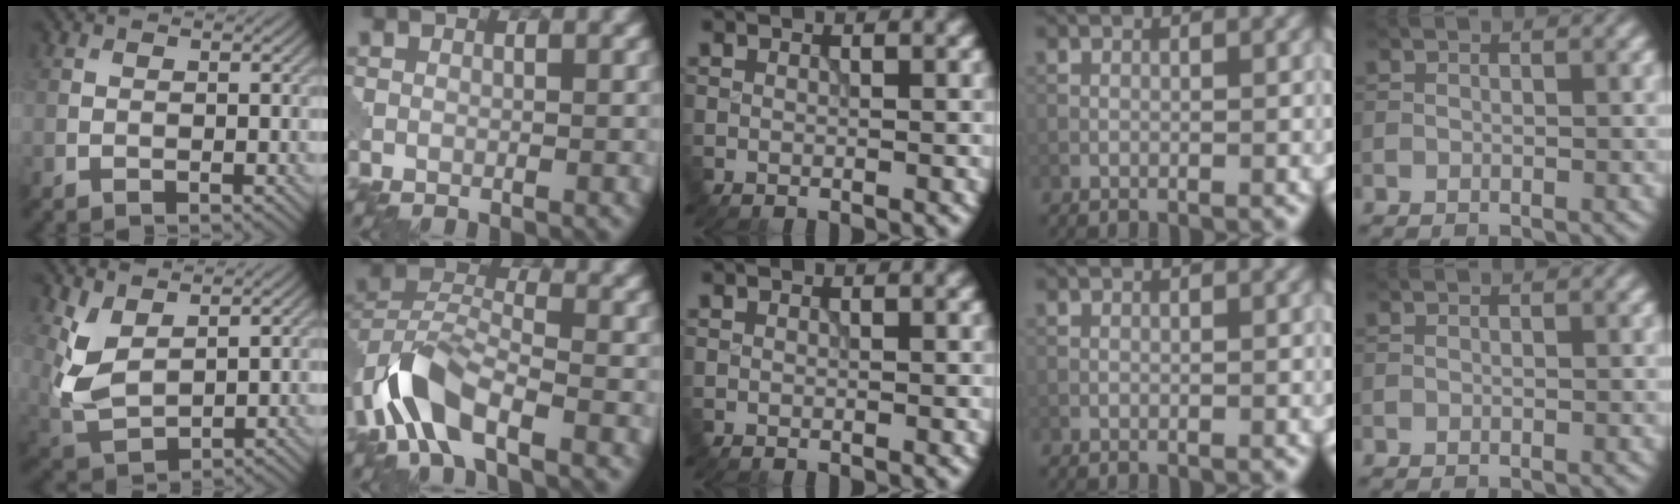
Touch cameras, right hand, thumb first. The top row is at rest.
{"thumb": {"total": 6.1, "force": [2.6, 3.3, 4.4], "torque": [-0.115, -0.012, 0.059]}, "index": {"total": 7.0, "force": [-3.9, 3.0, 4.9], "torque": [-0.096, 0.003, -0.086]}}